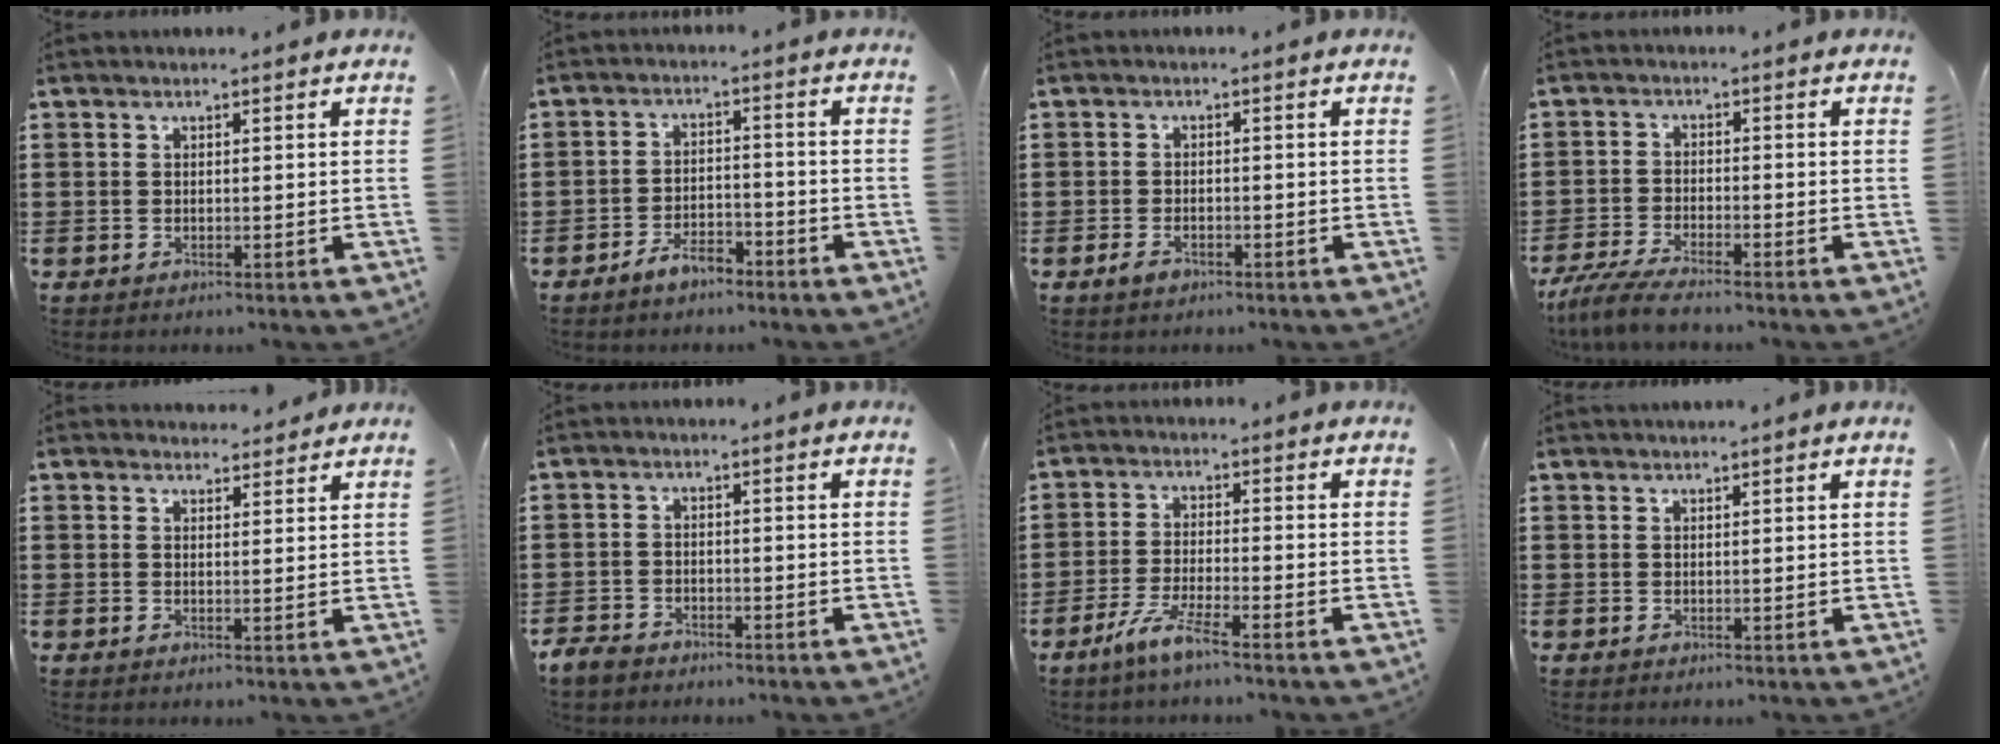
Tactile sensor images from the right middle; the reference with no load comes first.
{"total": 4.0, "force": [-3.6, 1.2, 1.5], "torque": [-0.033, 0.007, -0.070]}
{"total": 1.6, "force": [-1.0, 0.8, 1.0], "torque": [-0.027, -0.003, -0.022]}
{"total": 4.6, "force": [-4.1, 0.2, 2.0], "torque": [-0.062, -0.018, -0.085]}
{"total": 2.2, "force": [2.2, 0.3, 0.0], "torque": [0.001, -0.004, 0.042]}
{"total": 2.4, "force": [-2.2, 0.9, 0.5], "torque": [-0.028, -0.002, -0.050]}
{"total": 5.0, "force": [-3.6, 0.0, 3.4], "torque": [-0.078, -0.012, -0.067]}
{"total": 0.8, "force": [0.7, -0.2, 0.2], "torque": [-0.004, -0.003, 0.015]}